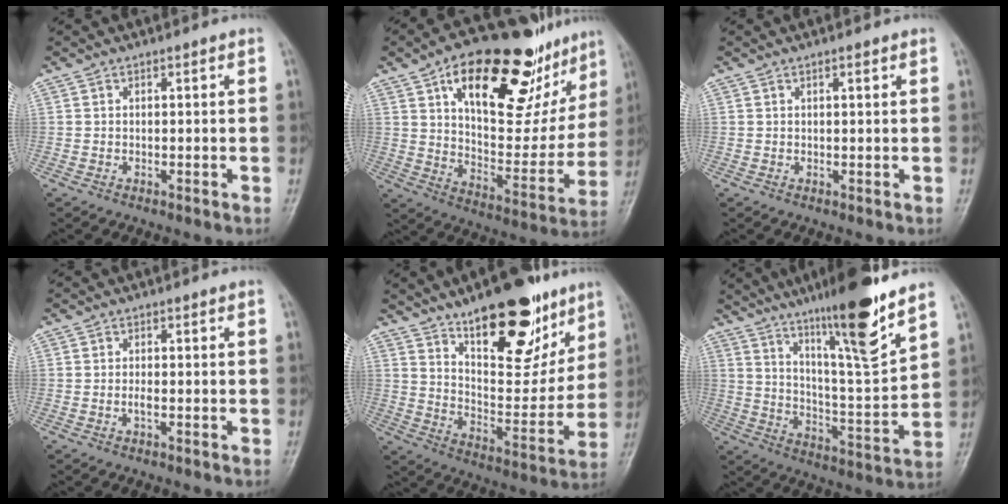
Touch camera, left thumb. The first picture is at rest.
{"total": 29.4, "force": [16.3, 13.4, 20.6], "torque": [-0.247, -0.026, 0.251]}
{"total": 0.9, "force": [0.5, 0.3, 0.7], "torque": [-0.012, -0.001, 0.008]}
{"total": 1.1, "force": [-0.3, 0.4, 0.9], "torque": [-0.020, -0.001, -0.008]}
{"total": 24.5, "force": [15.3, 9.5, 16.6], "torque": [-0.200, -0.068, 0.249]}
{"total": 17.9, "force": [12.4, 1.5, 12.8], "torque": [-0.189, -0.074, 0.205]}